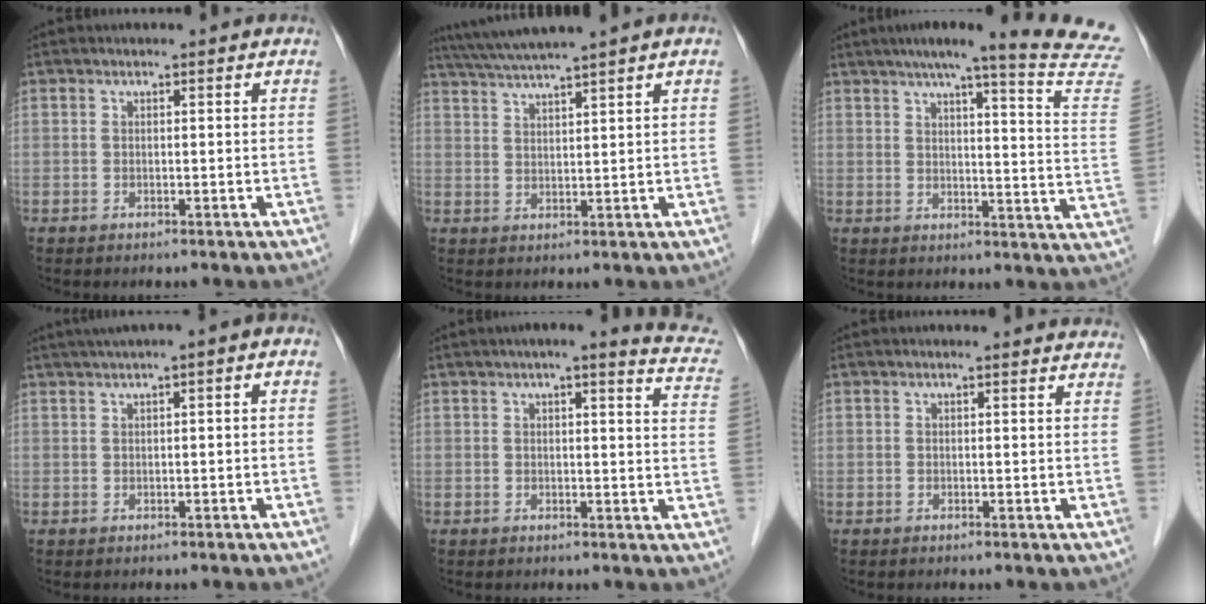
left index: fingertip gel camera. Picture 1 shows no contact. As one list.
[{"total": 7.3, "force": [5.9, -1.4, 4.0], "torque": [-0.070, 0.020, 0.102]}, {"total": 21.7, "force": [18.8, -1.3, 10.8], "torque": [-0.145, -0.061, 0.215]}, {"total": 4.3, "force": [1.4, 0.6, 4.0], "torque": [-0.058, 0.021, 0.016]}, {"total": 11.9, "force": [9.8, 1.7, 6.6], "torque": [-0.063, -0.012, 0.082]}, {"total": 2.1, "force": [2.0, 0.6, 0.5], "torque": [-0.010, -0.001, 0.003]}]